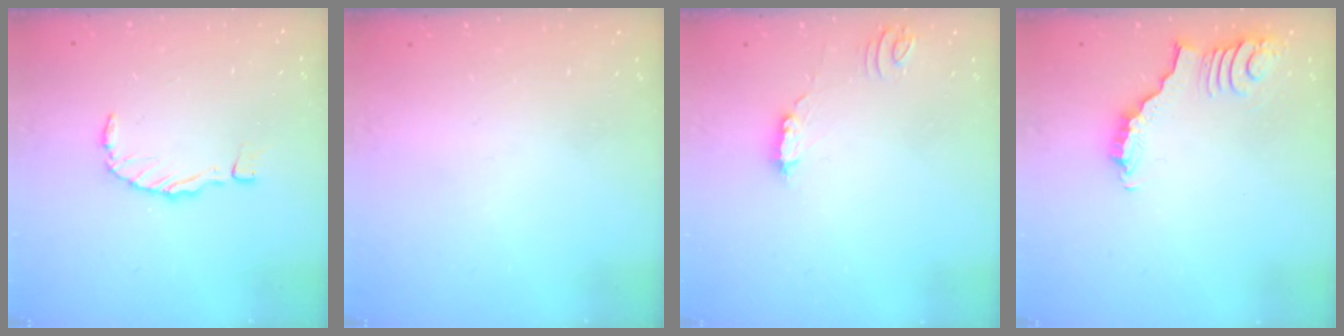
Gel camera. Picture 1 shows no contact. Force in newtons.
{"total": 0.0}
{"total": 4.9, "press": 4.8, "slide": 0.5}
{"total": 2.5, "press": 2.5, "slide": 0.3}